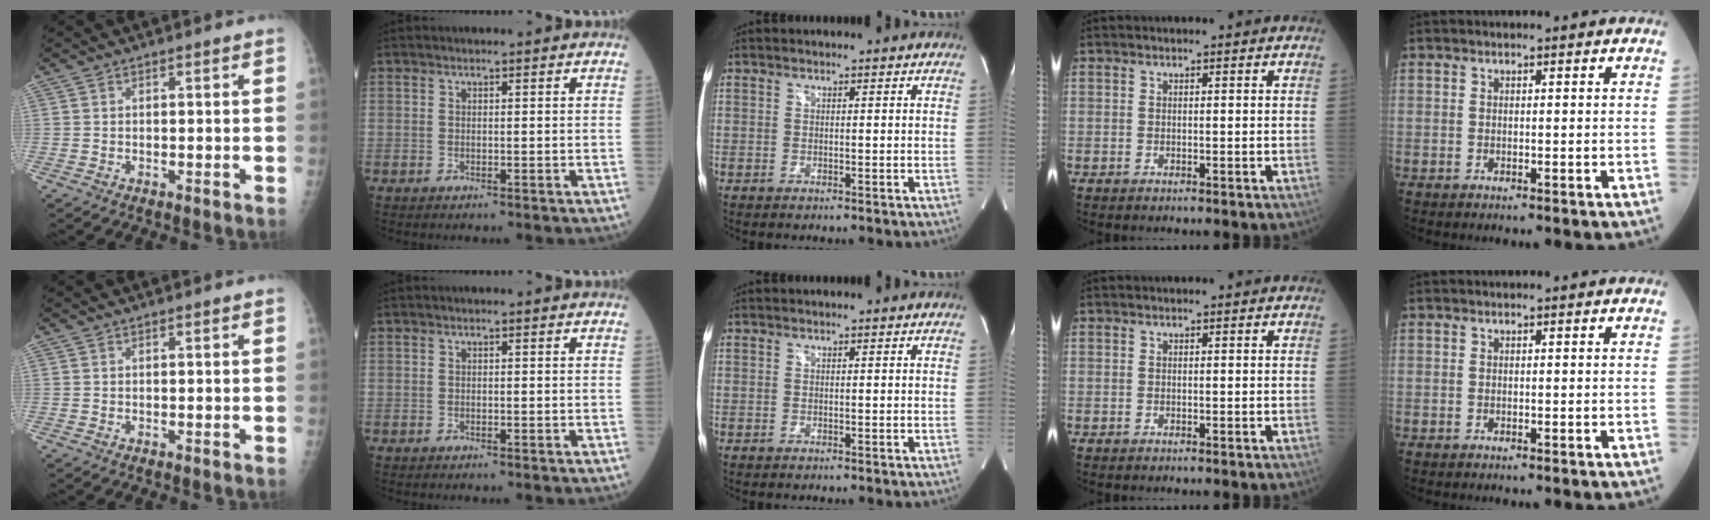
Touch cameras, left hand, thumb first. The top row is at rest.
{}